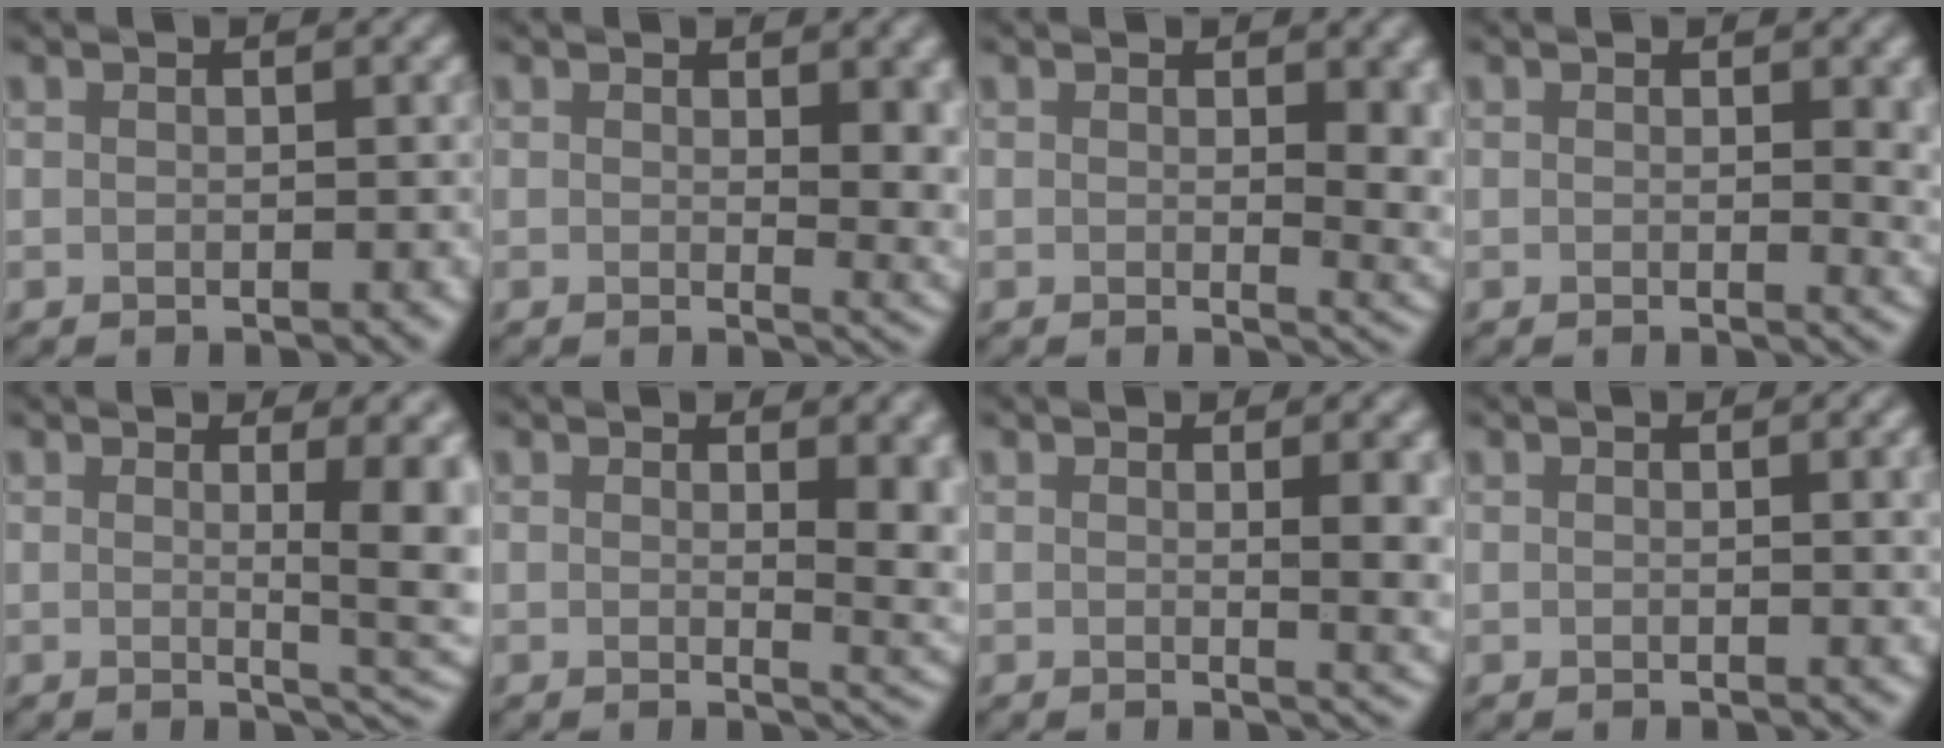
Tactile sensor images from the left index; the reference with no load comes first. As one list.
[{"total": 5.1, "force": [0.8, 1.9, 4.7], "torque": [-0.052, -0.013, 0.018]}, {"total": 5.1, "force": [0.5, 1.9, 4.7], "torque": [-0.046, -0.011, 0.011]}, {"total": 2.9, "force": [0.5, 0.9, 2.8], "torque": [-0.026, -0.002, 0.007]}, {"total": 7.3, "force": [0.7, 2.1, 6.9], "torque": [-0.061, -0.003, 0.011]}, {"total": 6.7, "force": [1.0, 2.8, 6.1], "torque": [-0.044, -0.007, 0.021]}, {"total": 5.7, "force": [0.6, 1.9, 5.4], "torque": [-0.047, -0.005, 0.012]}, {"total": 2.6, "force": [0.4, 0.8, 2.4], "torque": [-0.022, 0.003, 0.003]}]